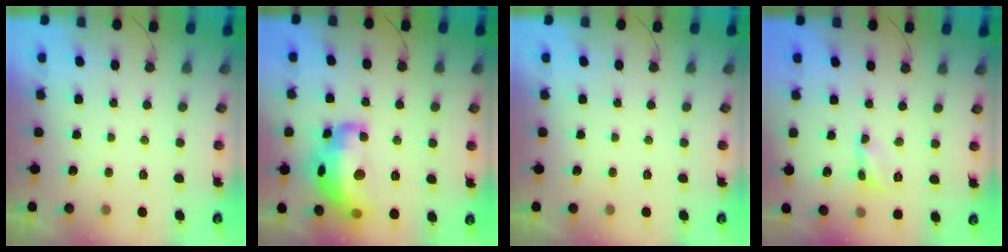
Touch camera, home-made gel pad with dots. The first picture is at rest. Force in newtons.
{"total": 19.8, "press": 19.8, "slide": 0.8}
{"total": 0.0}
{"total": 2.8, "press": 2.7, "slide": 0.3}